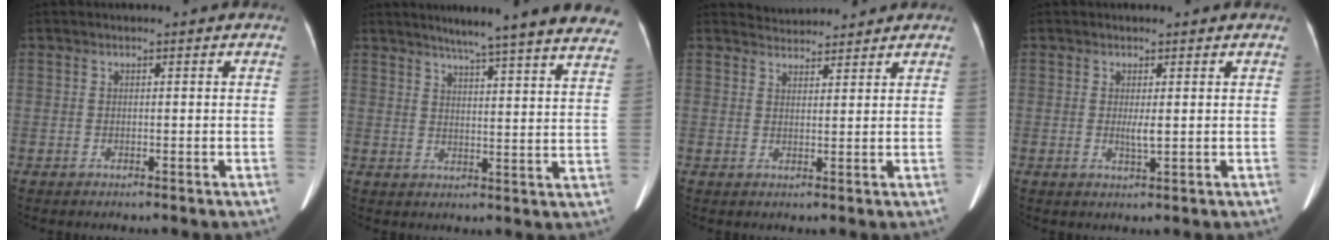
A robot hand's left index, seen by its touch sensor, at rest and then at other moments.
{"total": 23.7, "force": [21.0, 0.2, 10.9], "torque": [-0.154, -0.052, 0.246]}
{"total": 3.3, "force": [3.3, 0.5, -0.1], "torque": [-0.005, 0.024, 0.058]}
{"total": 1.7, "force": [0.1, 0.1, 1.7], "torque": [-0.037, -0.005, 0.006]}